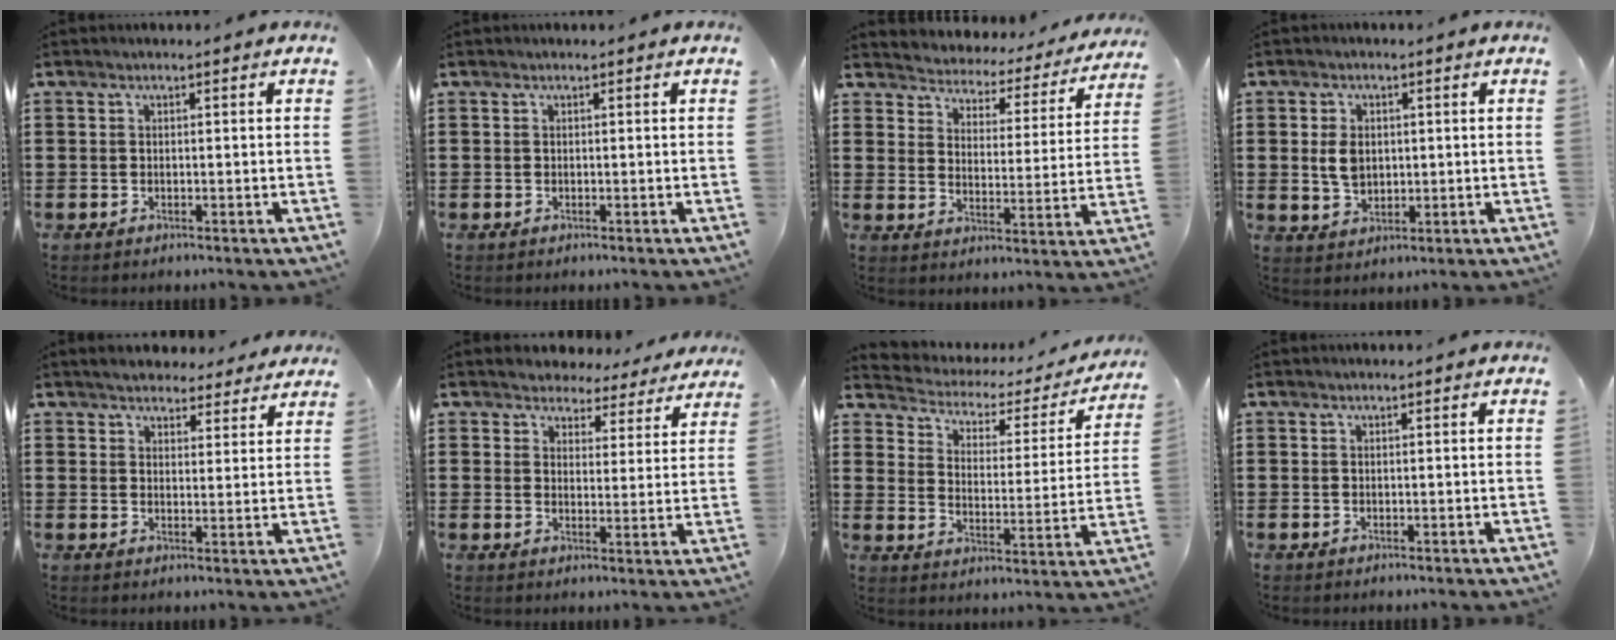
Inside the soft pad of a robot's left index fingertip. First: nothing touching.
{"total": 0.0}
{"total": 2.9, "force": [2.8, 0.6, -0.6], "torque": [-0.013, -0.031, 0.038]}
{"total": 4.1, "force": [0.4, 3.0, 2.9], "torque": [-0.062, 0.004, 0.003]}
{"total": 3.9, "force": [3.9, 0.7, 0.4], "torque": [-0.021, -0.009, 0.072]}
{"total": 4.3, "force": [4.2, 1.2, 0.0], "torque": [-0.015, -0.025, 0.071]}
{"total": 2.4, "force": [1.7, 1.4, 0.8], "torque": [-0.035, -0.016, 0.017]}
{"total": 0.0}